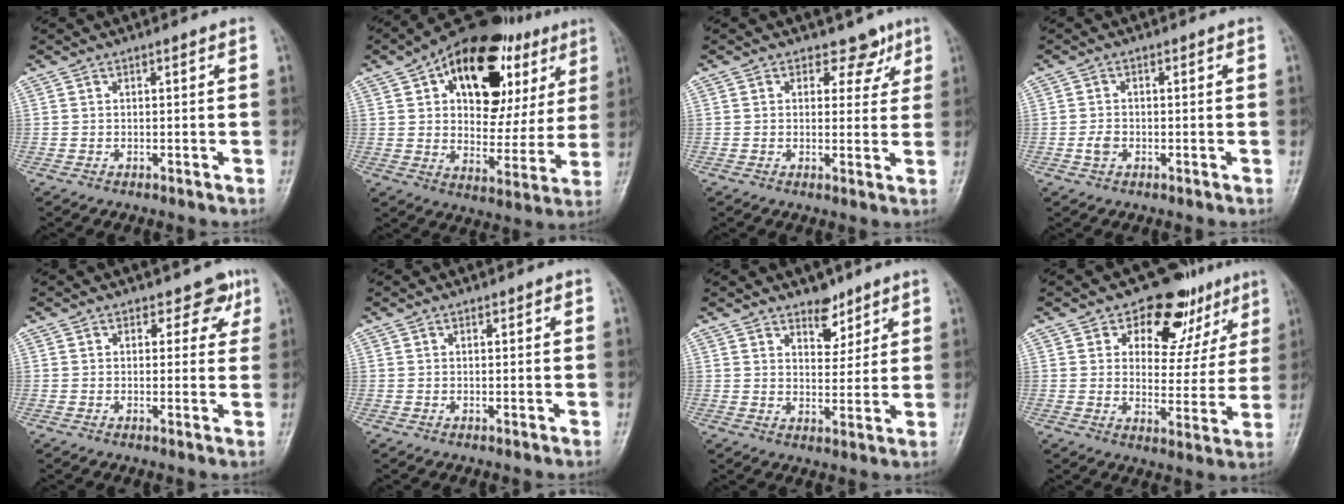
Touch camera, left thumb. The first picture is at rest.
{"total": 25.3, "force": [10.7, 14.2, 18.0], "torque": [-0.209, 0.000, 0.157]}
{"total": 4.6, "force": [2.9, 3.3, 1.2], "torque": [0.020, -0.011, 0.036]}
{"total": 2.2, "force": [-0.7, 1.6, 1.4], "torque": [-0.024, 0.005, -0.015]}
{"total": 3.8, "force": [2.1, 2.9, 1.3], "torque": [0.019, -0.005, 0.021]}
{"total": 0.6, "force": [0.3, 0.4, 0.3], "torque": [-0.002, -0.001, 0.003]}
{"total": 5.4, "force": [3.9, 3.0, 2.3], "torque": [-0.007, -0.028, 0.063]}
{"total": 13.9, "force": [8.1, 8.9, 7.0], "torque": [-0.024, -0.031, 0.113]}